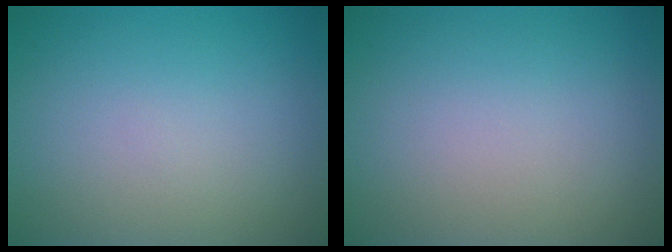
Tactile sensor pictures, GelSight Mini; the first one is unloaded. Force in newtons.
{"total": 0.0}